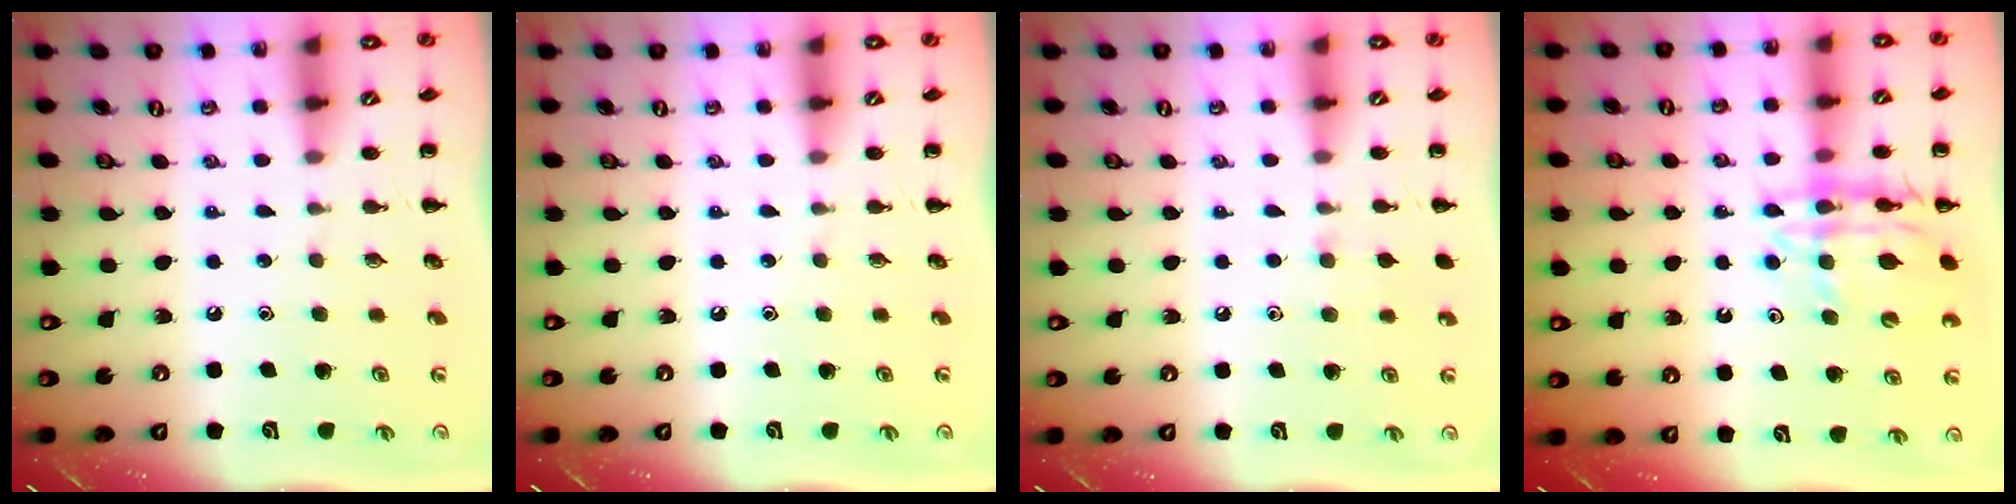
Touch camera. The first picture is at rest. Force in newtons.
{"total": 0.0}
{"total": 5.3, "press": 4.9, "slide": 2.0}
{"total": 14.6, "press": 14.3, "slide": 3.1}